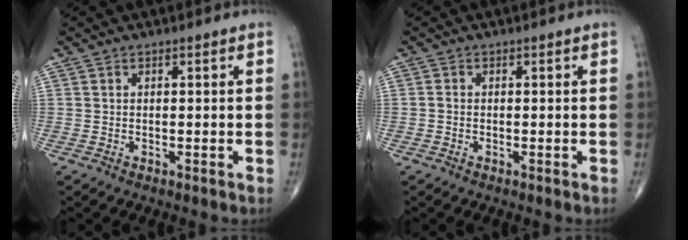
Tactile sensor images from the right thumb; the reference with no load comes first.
{"total": 0.6, "force": [-0.2, 0.5, 0.3], "torque": [-0.004, 0.001, -0.006]}